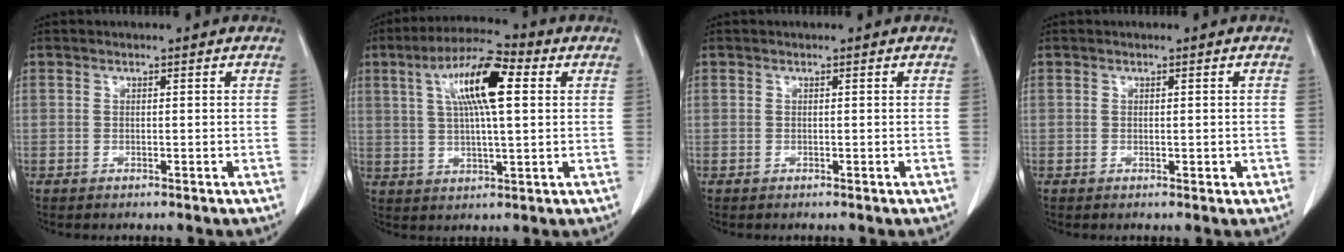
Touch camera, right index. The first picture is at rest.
{"total": 11.8, "force": [3.5, 2.2, 11.0], "torque": [-0.204, 0.022, 0.058]}
{"total": 0.0}
{"total": 1.1, "force": [-0.1, 0.5, 1.0], "torque": [-0.017, -0.002, 0.003]}